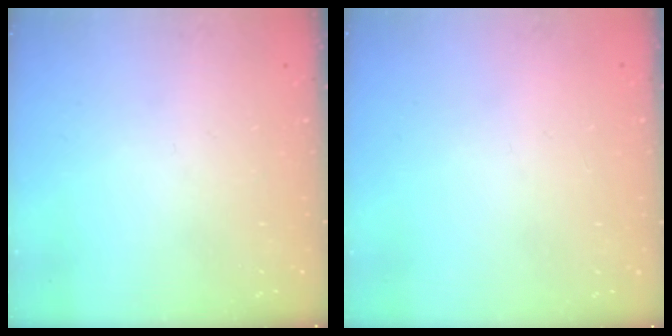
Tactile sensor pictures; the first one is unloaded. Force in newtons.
{"total": 2.2, "press": 2.2, "slide": 0.1}